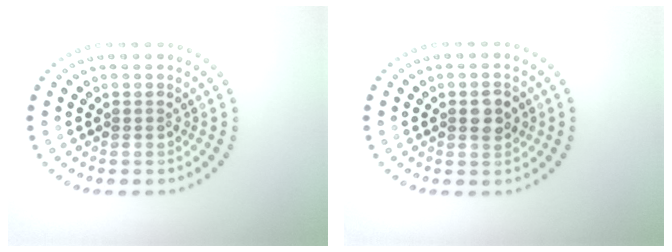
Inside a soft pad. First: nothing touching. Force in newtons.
{"total": 1.9, "press": 1.9, "slide": 0.3}